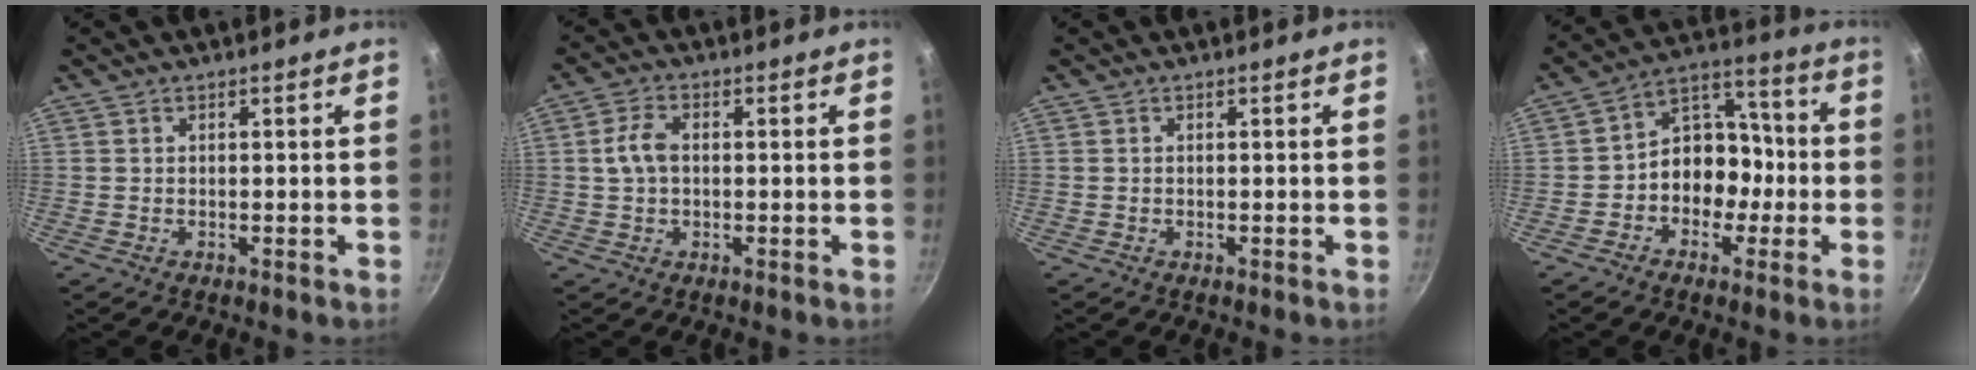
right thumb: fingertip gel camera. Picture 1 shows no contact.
{"total": 4.9, "force": [0.3, 3.1, 3.7], "torque": [-0.071, 0.014, 0.001]}
{"total": 0.0}
{"total": 11.2, "force": [-2.6, 9.0, 6.1], "torque": [-0.028, 0.060, -0.054]}